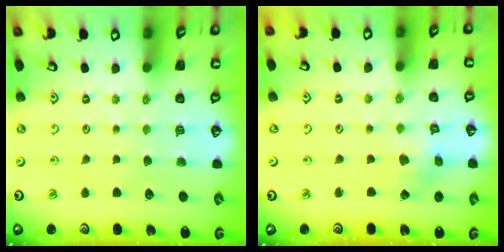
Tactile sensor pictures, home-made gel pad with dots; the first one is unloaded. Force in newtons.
{"total": 1.5, "press": 1.5, "slide": 0.2}